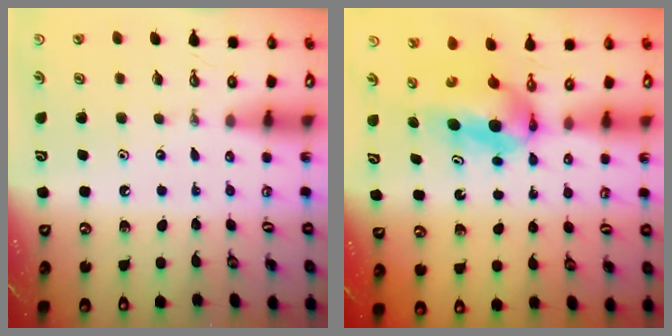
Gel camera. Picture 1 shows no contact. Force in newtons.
{"total": 5.7, "press": 5.4, "slide": 1.9}